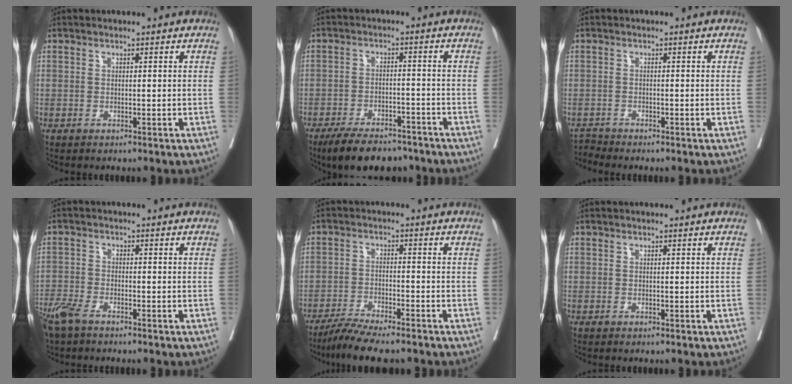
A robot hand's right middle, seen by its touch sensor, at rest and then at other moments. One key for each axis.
{"total": 10.8, "fx": -8.9, "fy": 3.7, "fz": 4.9, "tx": -0.072, "ty": -0.005, "tz": -0.138}
{"total": 1.5, "fx": -1.2, "fy": -0.7, "fz": -0.6, "tx": 0.012, "ty": -0.015, "tz": -0.024}
{"total": 4.9, "fx": -3.8, "fy": 1.4, "fz": 2.7, "tx": -0.059, "ty": -0.007, "tz": -0.076}
{"total": 8.3, "fx": -7.1, "fy": 0.5, "fz": 4.4, "tx": -0.072, "ty": -0.023, "tz": -0.118}
{"total": 0.0}